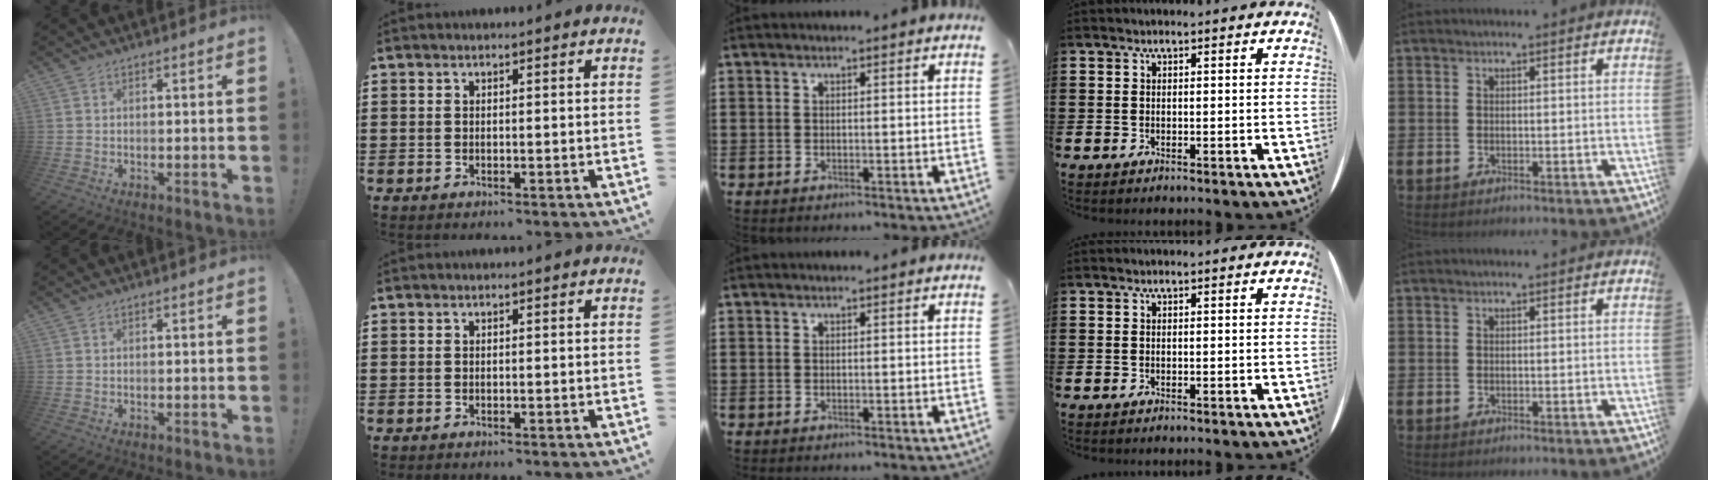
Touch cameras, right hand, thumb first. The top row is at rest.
{}